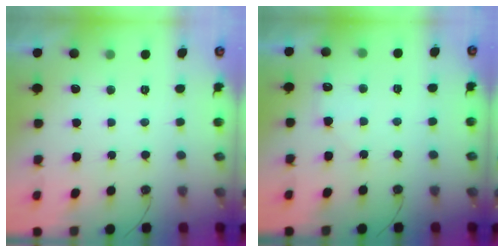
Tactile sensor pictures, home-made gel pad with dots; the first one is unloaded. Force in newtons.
{"total": 4.6, "press": 4.6, "slide": 0.5}